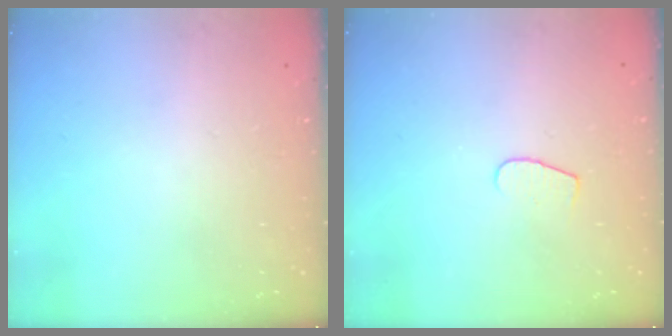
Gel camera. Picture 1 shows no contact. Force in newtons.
{"total": 4.6, "press": 4.5, "slide": 0.4}